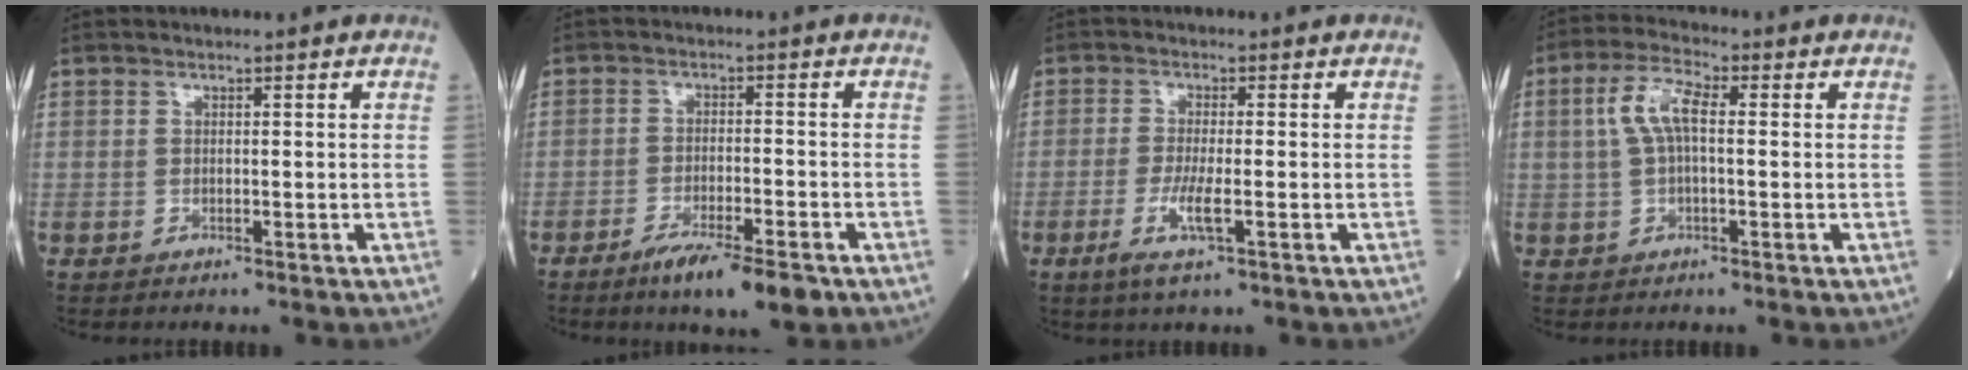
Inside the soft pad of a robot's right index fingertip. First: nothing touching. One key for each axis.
{"total": 8.1, "fx": -5.2, "fy": 0.9, "fz": 6.1, "tx": -0.092, "ty": -0.013, "tz": -0.082}
{"total": 4.3, "fx": -1.6, "fy": 0.2, "fz": 4.0, "tx": -0.083, "ty": -0.009, "tz": -0.032}
{"total": 6.3, "fx": 0.9, "fy": 2.2, "fz": 5.8, "tx": -0.126, "ty": 0.022, "tz": 0.017}